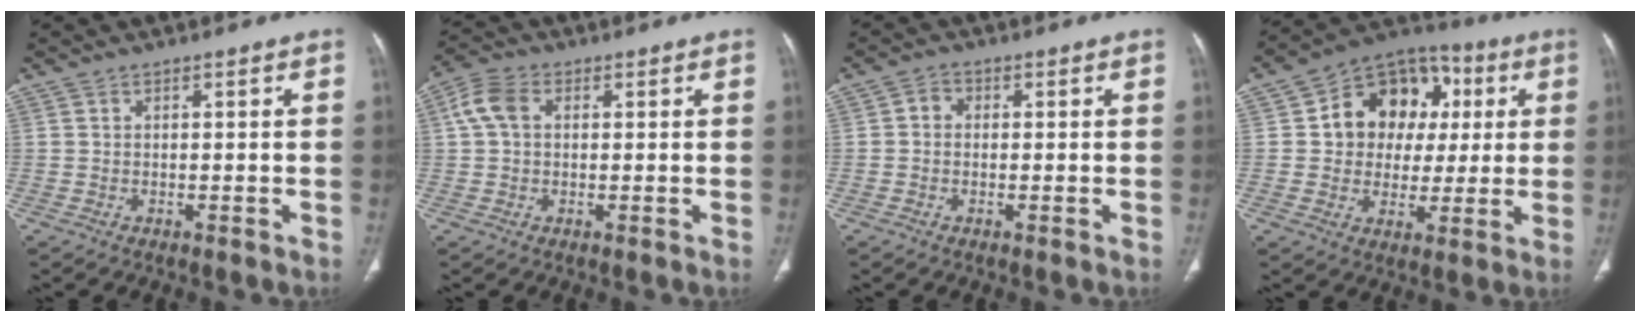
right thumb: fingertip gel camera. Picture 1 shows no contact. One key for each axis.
{"total": 5.4, "fx": 1.1, "fy": 3.8, "fz": 3.7, "tx": -0.080, "ty": 0.017, "tz": 0.018}
{"total": 2.1, "fx": -0.1, "fy": 1.8, "fz": 1.0, "tx": -0.005, "ty": 0.008, "tz": -0.009}
{"total": 16.0, "fx": 3.1, "fy": 12.9, "fz": 9.0, "tx": -0.079, "ty": 0.019, "tz": 0.044}